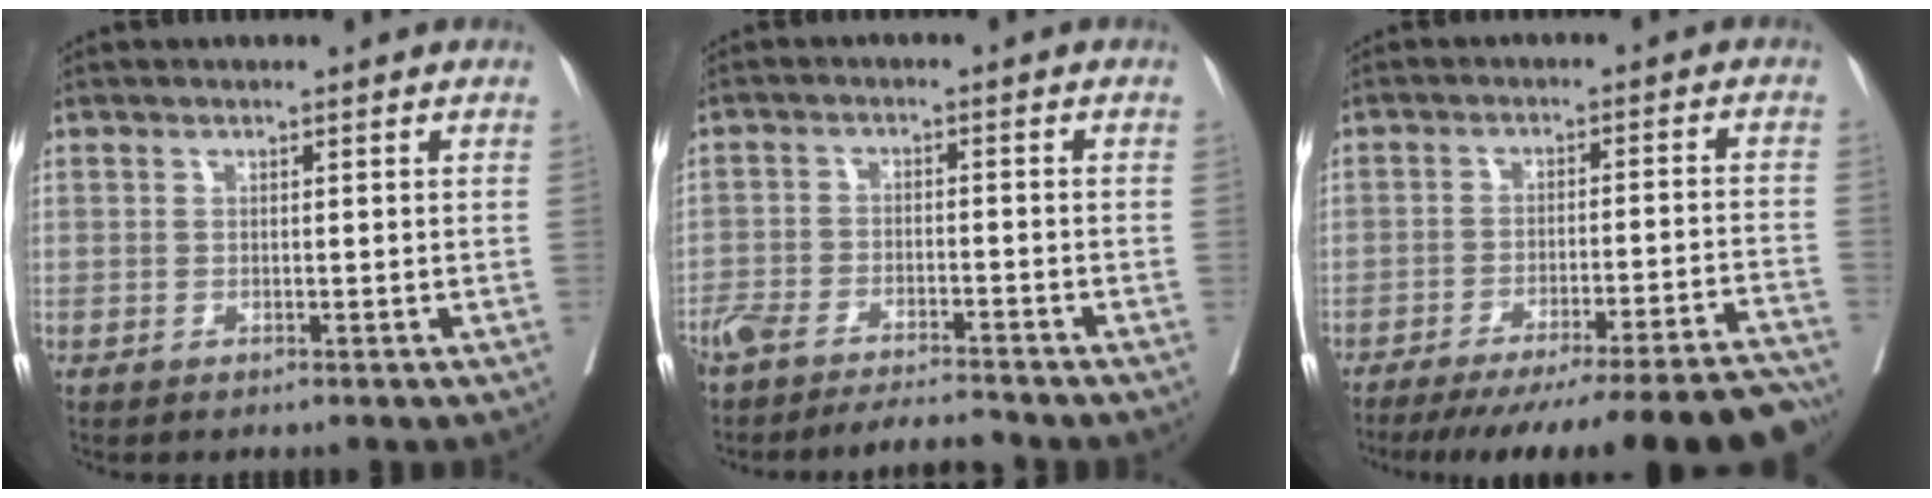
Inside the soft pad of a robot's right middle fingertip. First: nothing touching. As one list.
[{"total": 7.7, "force": [-7.3, 0.3, 2.6], "torque": [-0.043, -0.001, -0.123]}, {"total": 22.9, "force": [-20.6, -0.2, 9.9], "torque": [-0.076, -0.026, -0.276]}]